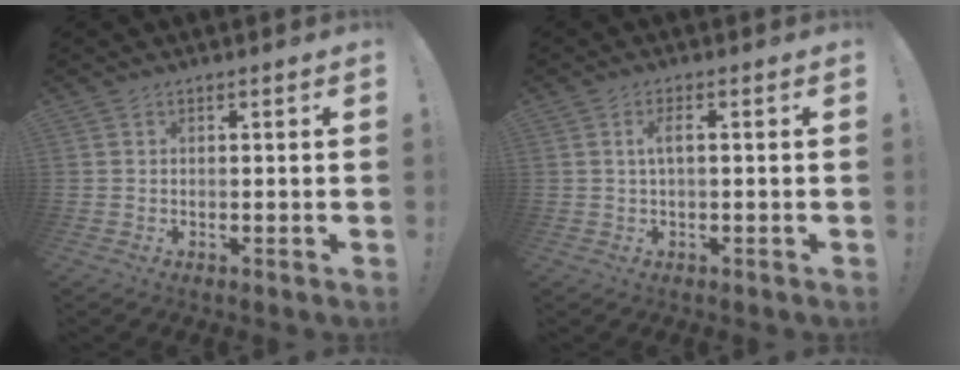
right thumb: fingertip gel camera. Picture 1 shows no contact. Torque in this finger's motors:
{"motor_torque": [0.00, 0.00, -0.18, 0.21, -0.01]}